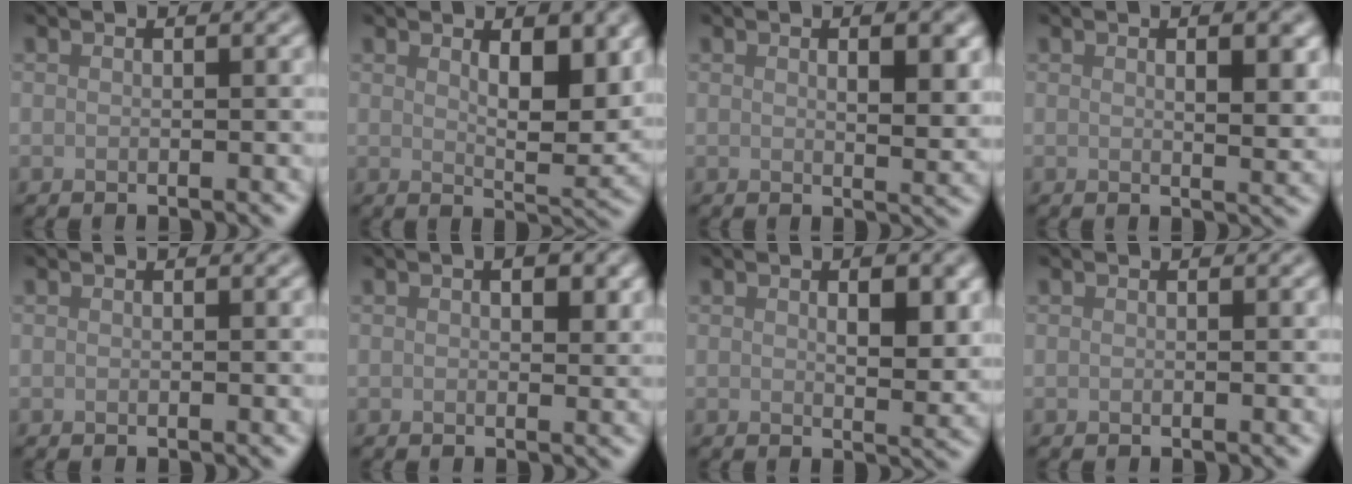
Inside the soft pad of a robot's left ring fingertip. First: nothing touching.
{"total": 4.9, "force": [1.8, 1.9, 4.1], "torque": [-0.063, -0.010, 0.034]}
{"total": 3.7, "force": [1.2, 1.3, 3.2], "torque": [-0.042, -0.006, 0.022]}
{"total": 3.3, "force": [1.1, 1.1, 2.9], "torque": [-0.038, -0.005, 0.020]}
{"total": 0.0}
{"total": 2.2, "force": [0.8, 1.1, 1.7], "torque": [-0.018, -0.002, 0.013]}
{"total": 3.5, "force": [1.1, 1.5, 3.0], "torque": [-0.042, -0.005, 0.021]}
{"total": 0.0}